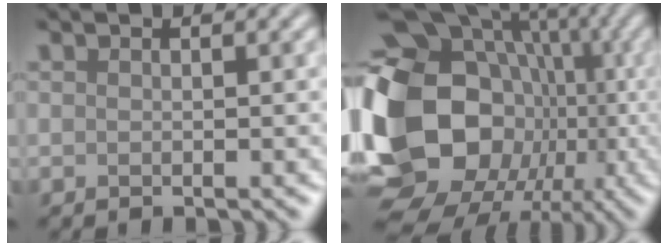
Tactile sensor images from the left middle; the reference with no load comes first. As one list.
[{"total": 19.6, "force": [-2.5, 16.2, 10.9], "torque": [-0.214, 0.012, -0.042]}]